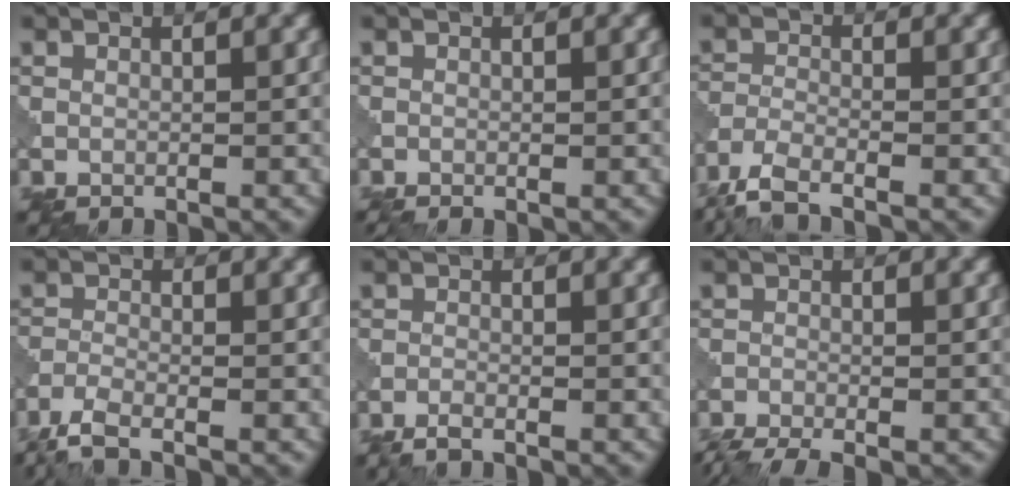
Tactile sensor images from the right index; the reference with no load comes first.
{"total": 0.6, "force": [-0.3, 0.2, 0.4], "torque": [-0.011, -0.002, -0.006]}
{"total": 4.1, "force": [-3.3, 0.9, 2.3], "torque": [-0.049, -0.010, -0.078]}
{"total": 3.3, "force": [-2.5, 0.7, 2.0], "torque": [-0.045, -0.008, -0.063]}
{"total": 1.2, "force": [-1.0, 0.1, 0.6], "torque": [-0.013, -0.001, -0.025]}
{"total": 4.8, "force": [-4.0, 0.9, 2.4], "torque": [-0.047, -0.024, -0.076]}